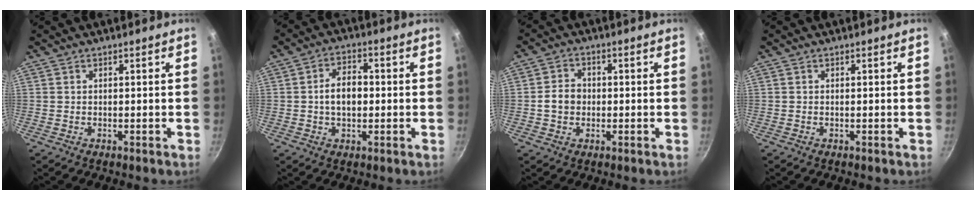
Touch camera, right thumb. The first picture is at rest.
{"total": 6.7, "force": [-0.3, 4.3, 5.0], "torque": [-0.065, 0.019, -0.008]}
{"total": 4.8, "force": [-0.5, 4.0, 2.6], "torque": [-0.028, 0.017, -0.015]}
{"total": 0.0}